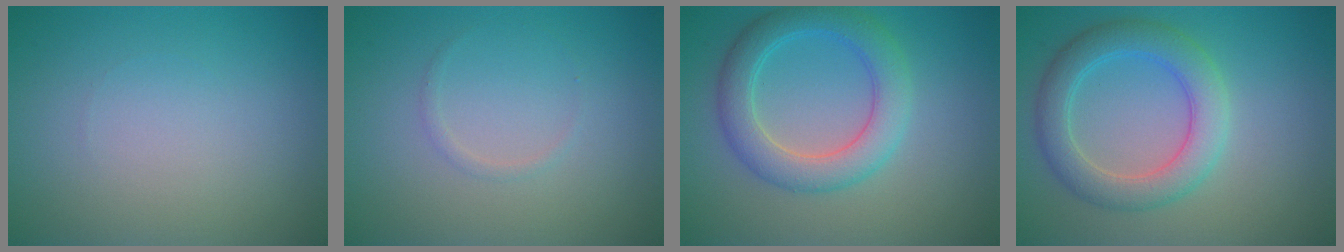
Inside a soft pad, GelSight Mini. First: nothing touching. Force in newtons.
{"total": 0.6, "press": 0.6, "slide": 0.0}
{"total": 4.8, "press": 4.8, "slide": 0.1}
{"total": 4.6, "press": 4.6, "slide": 0.1}